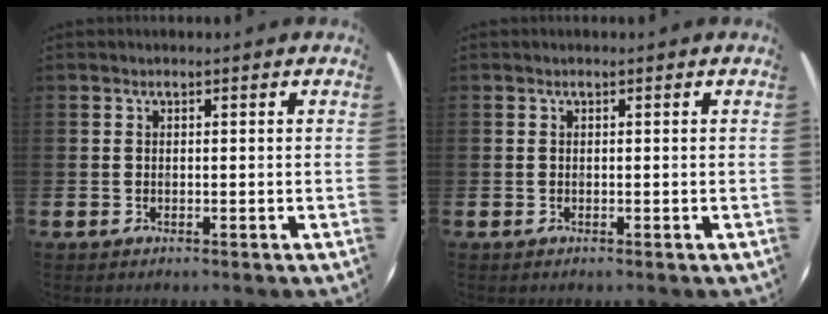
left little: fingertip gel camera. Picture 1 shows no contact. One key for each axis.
{"total": 0.0}